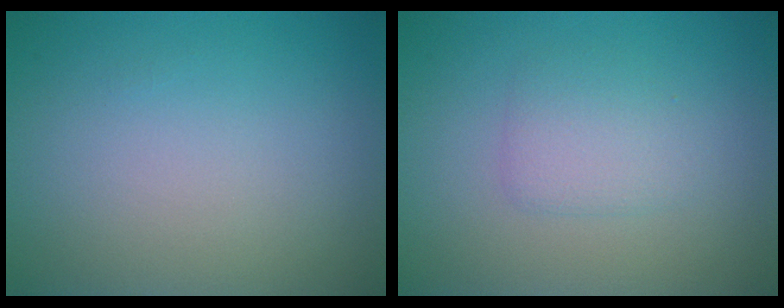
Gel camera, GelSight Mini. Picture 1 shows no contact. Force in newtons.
{"total": 2.0, "press": 2.0, "slide": 0.2}